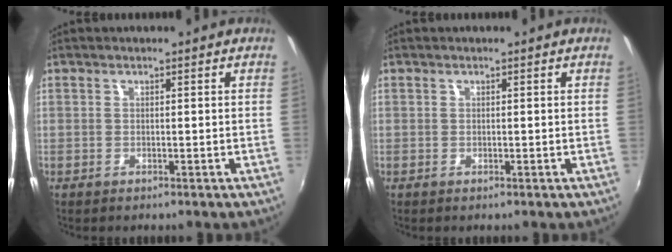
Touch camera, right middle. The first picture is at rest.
{"total": 0.0}